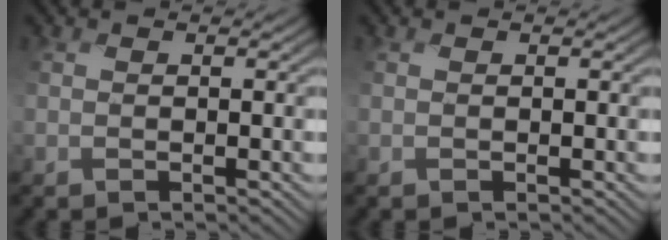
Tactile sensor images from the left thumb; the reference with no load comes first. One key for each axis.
{"total": 0.0}